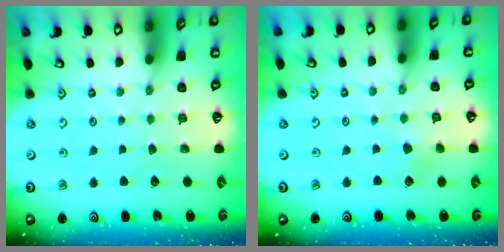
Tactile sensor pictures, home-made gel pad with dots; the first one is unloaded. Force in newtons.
{"total": 3.6, "press": 3.5, "slide": 0.4}